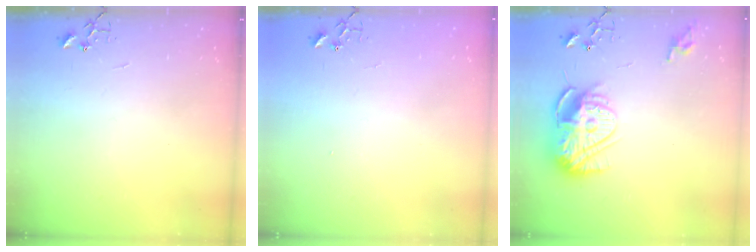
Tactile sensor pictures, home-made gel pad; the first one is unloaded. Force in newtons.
{"total": 1.3, "press": 1.2, "slide": 0.1}
{"total": 15.3, "press": 15.3, "slide": 0.9}